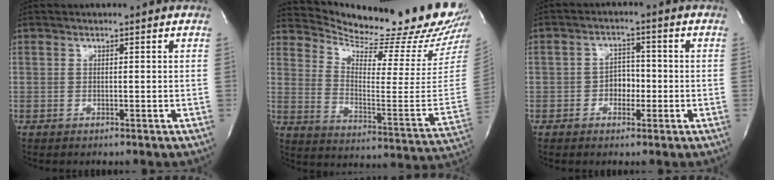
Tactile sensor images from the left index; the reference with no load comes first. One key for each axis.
{"total": 23.5, "fx": 22.1, "fy": 0.4, "fz": 8.1, "tx": -0.136, "ty": -0.129, "tz": 0.293}
{"total": 3.4, "fx": -1.2, "fy": 2.4, "fz": 2.1, "tx": -0.028, "ty": 0.004, "tz": -0.024}